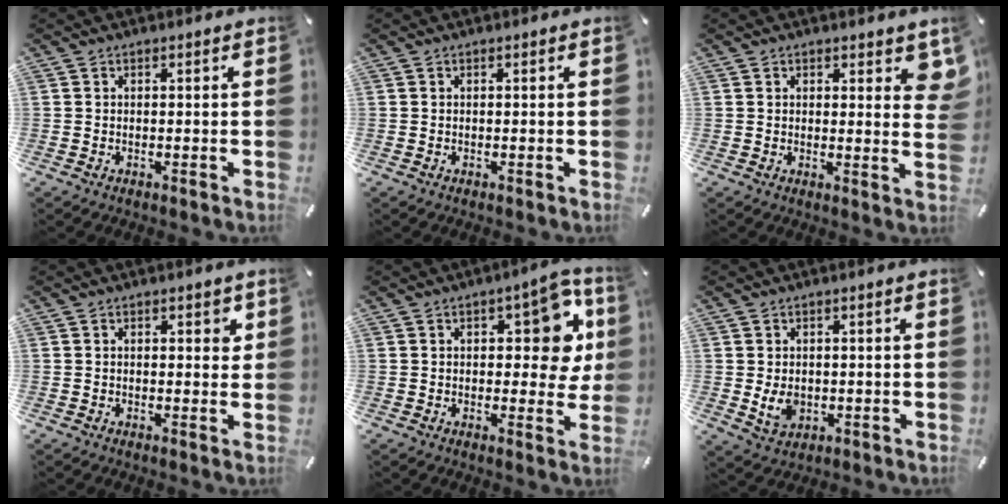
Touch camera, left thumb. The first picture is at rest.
{"total": 0.0}
{"total": 4.2, "force": [2.3, 2.2, 2.7], "torque": [-0.008, -0.014, 0.033]}
{"total": 2.2, "force": [0.7, 1.3, 1.7], "torque": [-0.011, -0.003, 0.005]}
{"total": 12.9, "force": [3.6, 6.6, 10.5], "torque": [-0.119, -0.012, 0.053]}
{"total": 5.0, "force": [-0.3, 4.1, 3.0], "torque": [-0.049, -0.004, -0.006]}